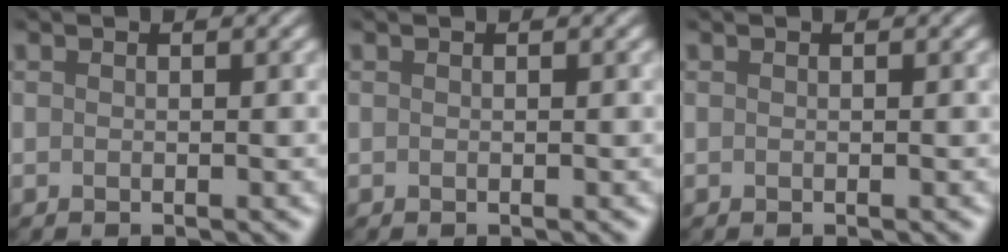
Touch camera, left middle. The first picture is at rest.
{"total": 0.0}
{"total": 0.0}